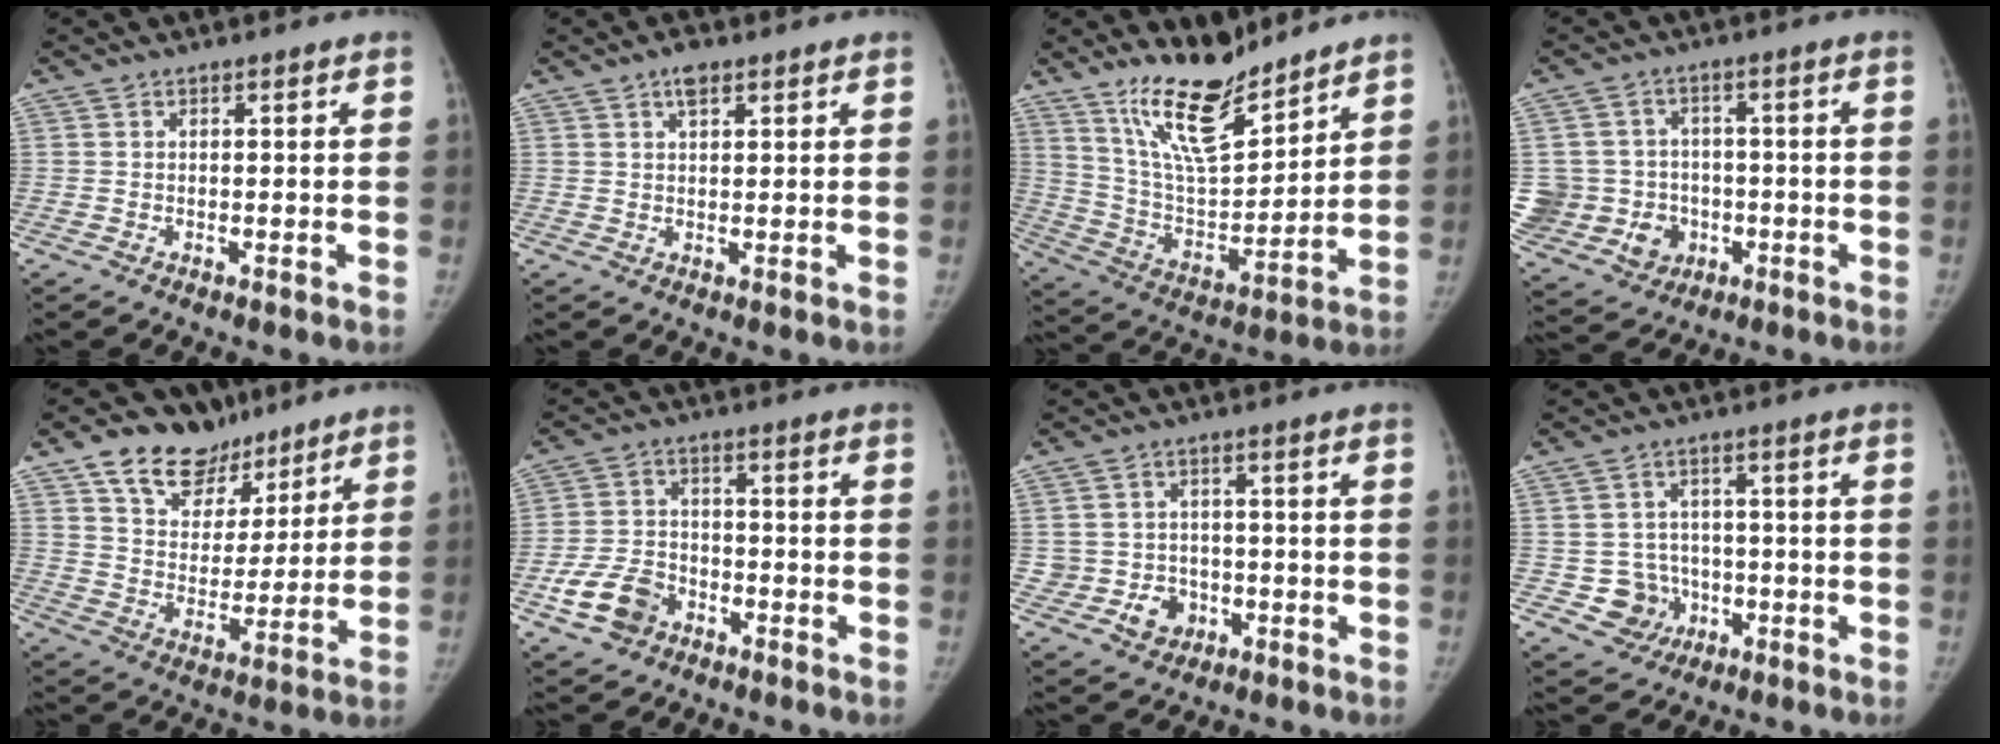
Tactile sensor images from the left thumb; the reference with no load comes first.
{"total": 2.9, "force": [1.7, 1.4, 1.9], "torque": [-0.024, -0.004, 0.028]}
{"total": 15.8, "force": [12.4, 4.9, 8.6], "torque": [-0.119, -0.085, 0.233]}
{"total": 14.6, "force": [-2.1, 13.6, 5.1], "torque": [-0.105, 0.027, -0.014]}
{"total": 15.3, "force": [10.2, 9.9, 5.5], "torque": [-0.044, -0.046, 0.175]}
{"total": 8.6, "force": [-4.3, 6.2, 4.0], "torque": [-0.068, 0.023, -0.077]}
{"total": 6.2, "force": [-1.8, 5.8, 1.6], "torque": [0.008, 0.014, -0.021]}
{"total": 6.7, "force": [-1.6, 6.4, 0.9], "torque": [0.018, 0.014, -0.018]}